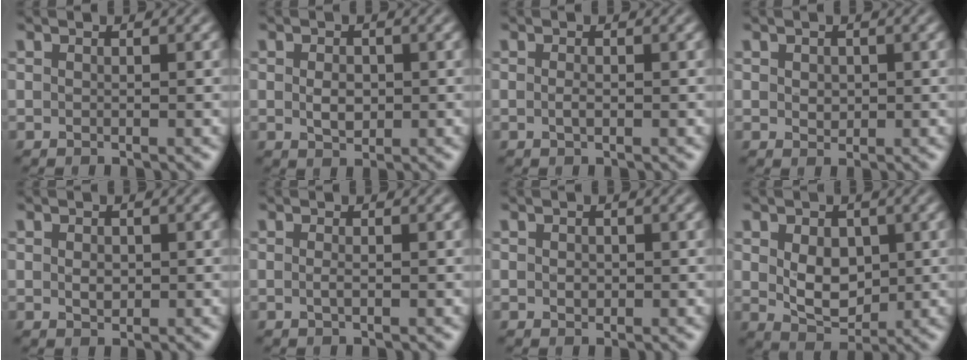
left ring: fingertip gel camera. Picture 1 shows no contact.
{"total": 2.0, "force": [0.0, 1.4, 1.5], "torque": [-0.029, -0.002, 0.001]}
{"total": 0.8, "force": [-0.1, 0.2, 0.7], "torque": [-0.017, -0.002, -0.003]}
{"total": 1.1, "force": [0.2, 0.9, 0.6], "torque": [-0.011, -0.003, 0.007]}
{"total": 1.2, "force": [0.0, 0.9, 0.9], "torque": [-0.017, -0.003, 0.002]}
{"total": 0.7, "force": [-0.1, 0.2, 0.7], "torque": [-0.017, -0.002, -0.002]}
{"total": 0.7, "force": [0.0, 0.6, 0.4], "torque": [-0.006, -0.003, -0.001]}
{"total": 4.3, "force": [0.4, 3.0, 3.1], "torque": [-0.058, -0.006, 0.012]}